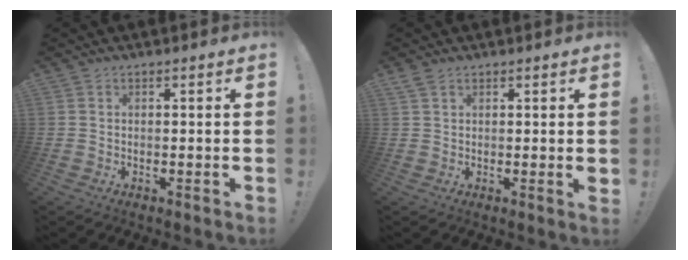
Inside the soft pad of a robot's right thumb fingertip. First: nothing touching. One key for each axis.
{"total": 2.2, "fx": 1.3, "fy": 0.6, "fz": 1.7, "tx": -0.027, "ty": -0.002, "tz": 0.023}